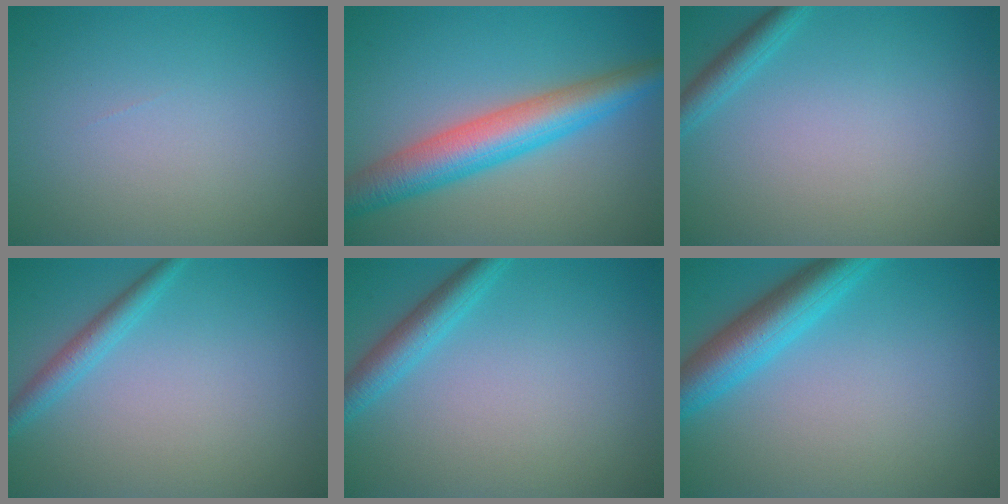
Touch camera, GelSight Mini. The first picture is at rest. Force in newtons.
{"total": 6.7, "press": 6.7, "slide": 0.3}
{"total": 1.9, "press": 1.9, "slide": 0.1}
{"total": 2.1, "press": 2.1, "slide": 0.1}
{"total": 2.9, "press": 2.9, "slide": 0.1}
{"total": 5.3, "press": 5.3, "slide": 0.4}